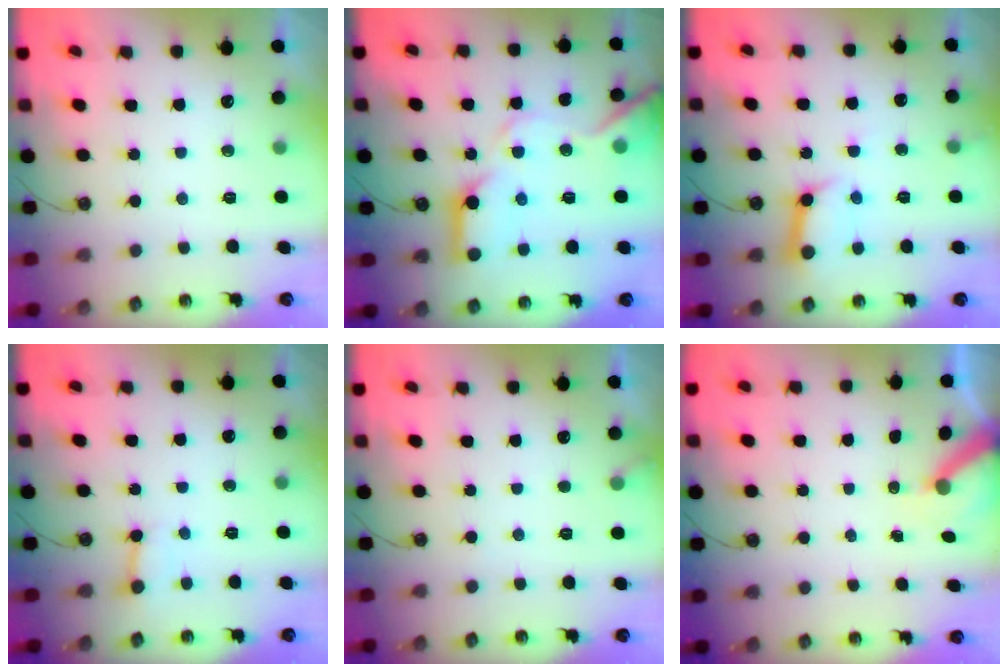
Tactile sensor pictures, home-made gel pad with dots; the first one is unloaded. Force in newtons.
{"total": 16.2, "press": 16.1, "slide": 1.7}
{"total": 11.1, "press": 11.0, "slide": 1.2}
{"total": 2.9, "press": 2.9, "slide": 0.4}
{"total": 4.5, "press": 4.4, "slide": 0.4}
{"total": 5.3, "press": 5.3, "slide": 0.8}